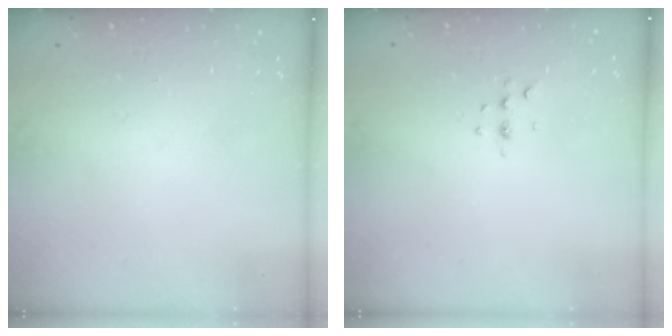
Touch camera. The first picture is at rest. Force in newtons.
{"total": 4.4, "press": 4.0, "slide": 1.8}